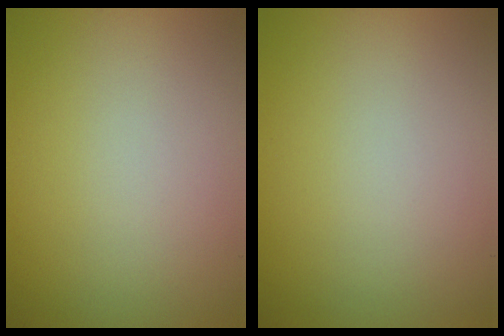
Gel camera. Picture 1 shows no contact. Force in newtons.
{"total": 0.0}